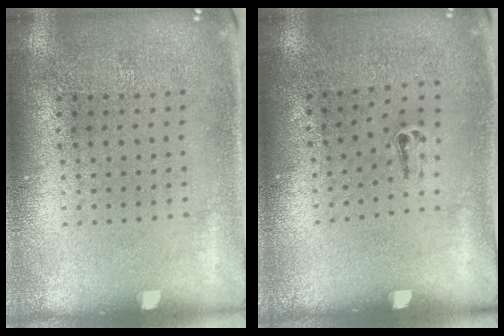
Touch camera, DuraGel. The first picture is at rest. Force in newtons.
{"total": 0.5, "press": 0.3, "slide": 0.4}